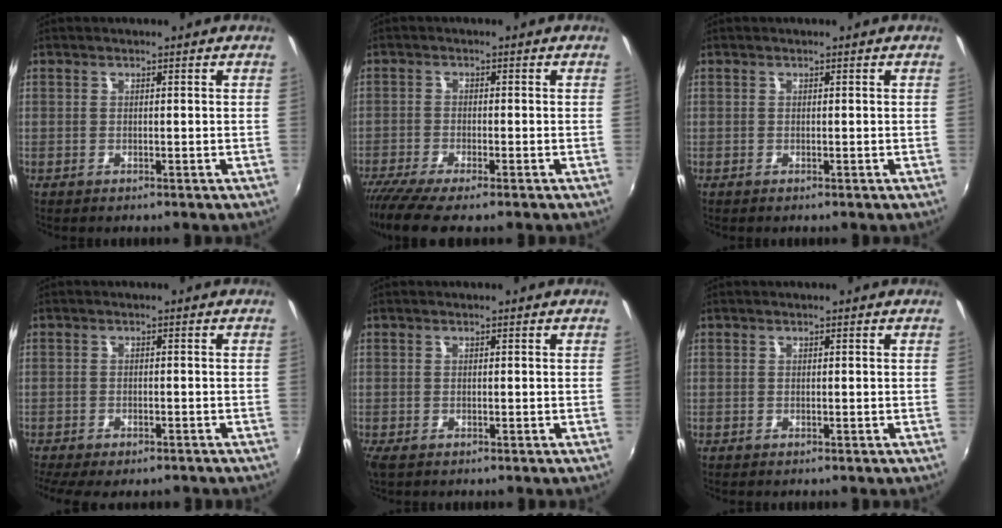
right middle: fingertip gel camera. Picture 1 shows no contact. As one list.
[{"total": 7.1, "force": [-5.7, 0.7, 4.2], "torque": [-0.103, -0.035, -0.102]}, {"total": 0.0}, {"total": 7.2, "force": [-5.6, 2.2, 3.8], "torque": [-0.092, -0.031, -0.089]}, {"total": 1.0, "force": [-0.4, 0.5, 0.8], "torque": [-0.017, -0.006, -0.008]}, {"total": 0.0}]